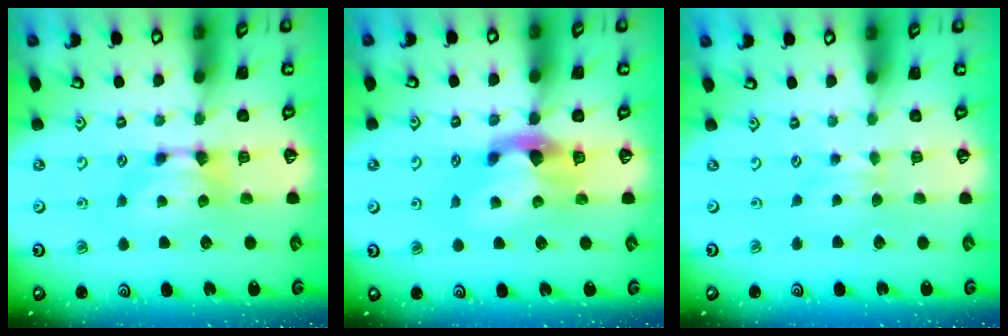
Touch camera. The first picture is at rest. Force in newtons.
{"total": 2.8, "press": 2.5, "slide": 1.3}
{"total": 2.1, "press": 2.0, "slide": 0.4}